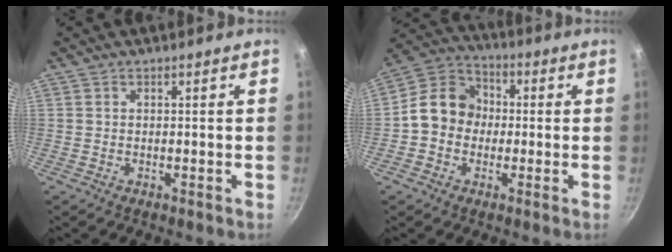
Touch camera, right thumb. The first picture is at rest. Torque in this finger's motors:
{"motor_torque": [0.95, 1.53, 0.69, -0.66, 0.23]}